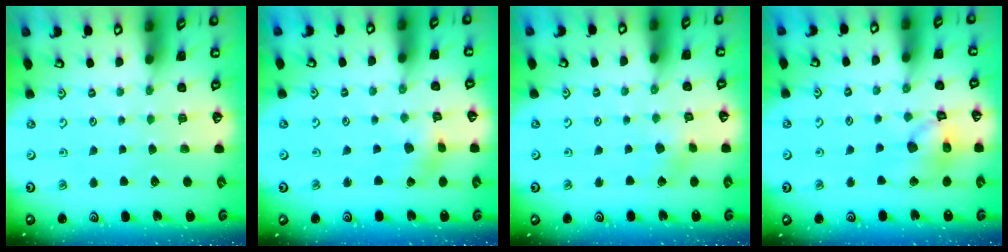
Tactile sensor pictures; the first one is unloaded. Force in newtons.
{"total": 1.7, "press": 1.7, "slide": 0.2}
{"total": 2.6, "press": 2.5, "slide": 0.8}
{"total": 13.8, "press": 13.6, "slide": 2.0}